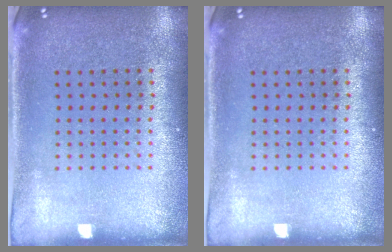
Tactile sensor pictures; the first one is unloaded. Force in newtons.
{"total": 0.0}